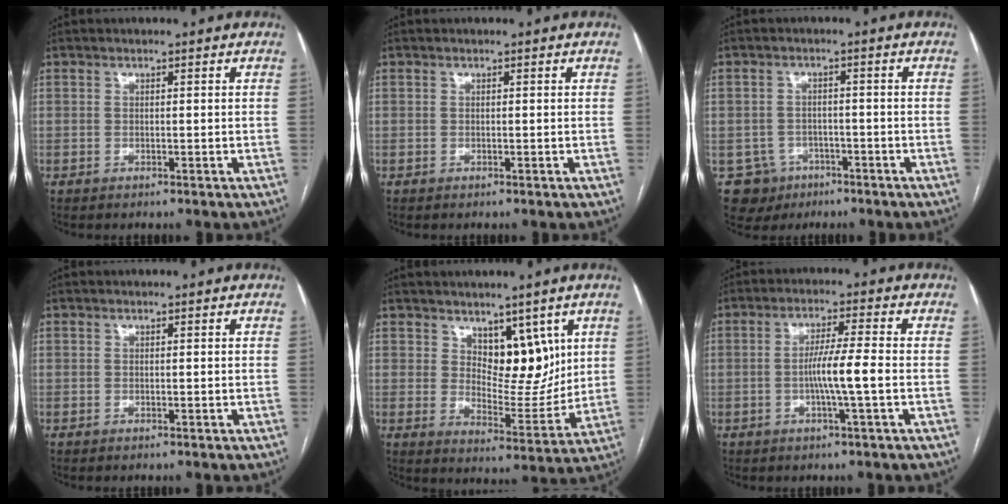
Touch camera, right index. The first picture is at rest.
{"total": 0.0}
{"total": 6.2, "force": [-2.9, 5.5, 0.2], "torque": [-0.001, 0.009, -0.037]}
{"total": 0.0}
{"total": 8.4, "force": [4.4, 4.4, 5.7], "torque": [-0.076, -0.005, 0.081]}
{"total": 4.2, "force": [-0.8, -0.2, 4.1], "torque": [-0.073, -0.001, -0.016]}